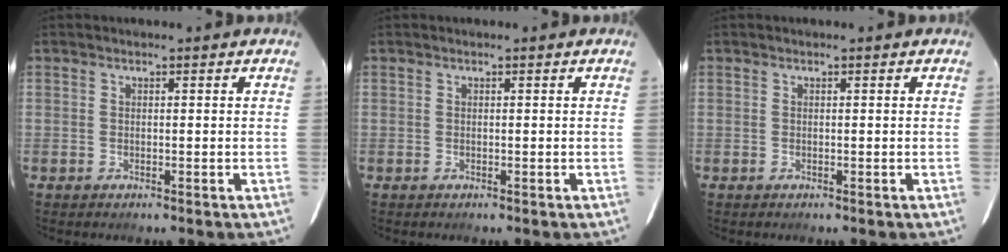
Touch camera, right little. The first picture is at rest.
{"total": 0.0}
{"total": 0.0}